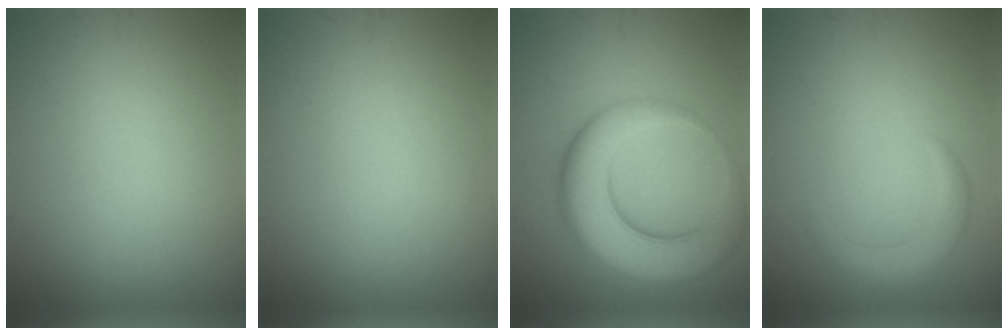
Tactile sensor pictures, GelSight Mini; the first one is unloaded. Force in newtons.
{"total": 0.0}
{"total": 8.8, "press": 8.8, "slide": 0.4}
{"total": 2.4, "press": 2.4, "slide": 0.1}